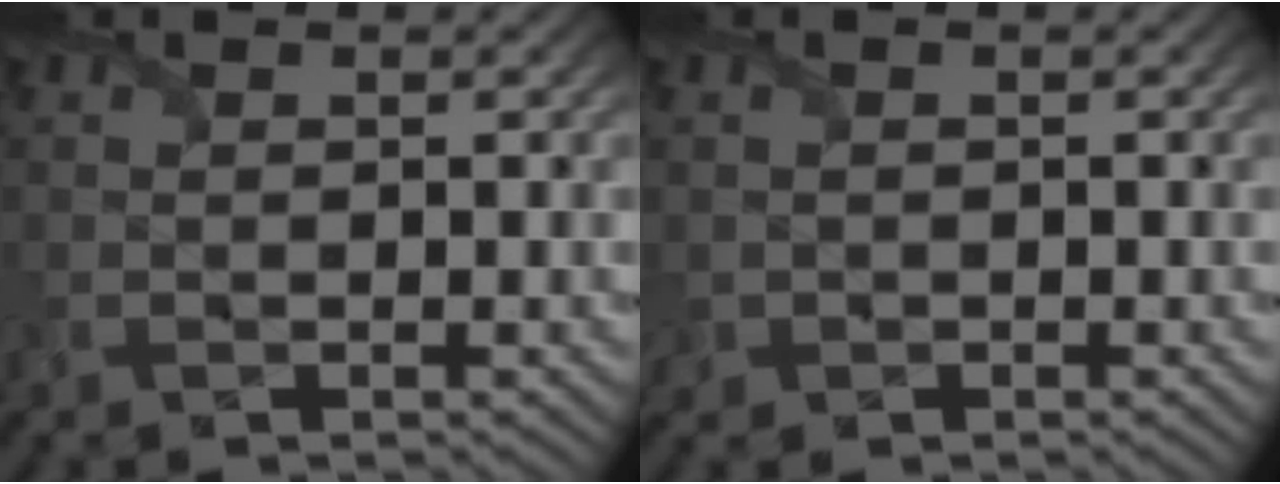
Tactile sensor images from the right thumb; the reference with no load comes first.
{"total": 1.2, "force": [-0.2, 1.2, 0.3], "torque": [-0.012, -0.009, -0.004]}